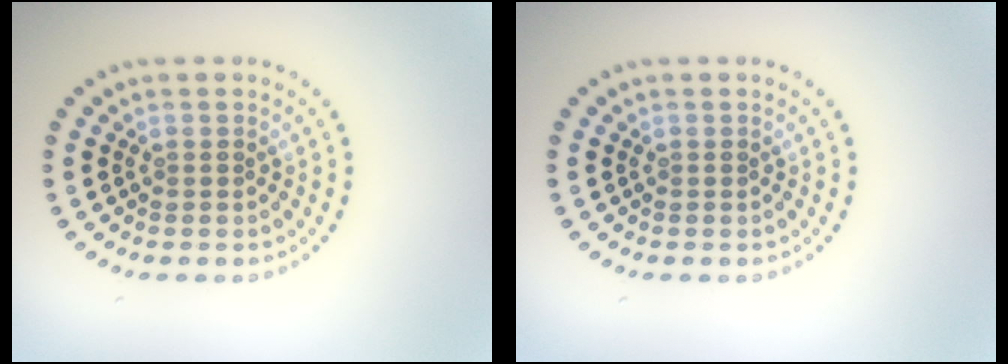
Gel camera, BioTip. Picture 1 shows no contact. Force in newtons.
{"total": 0.0}